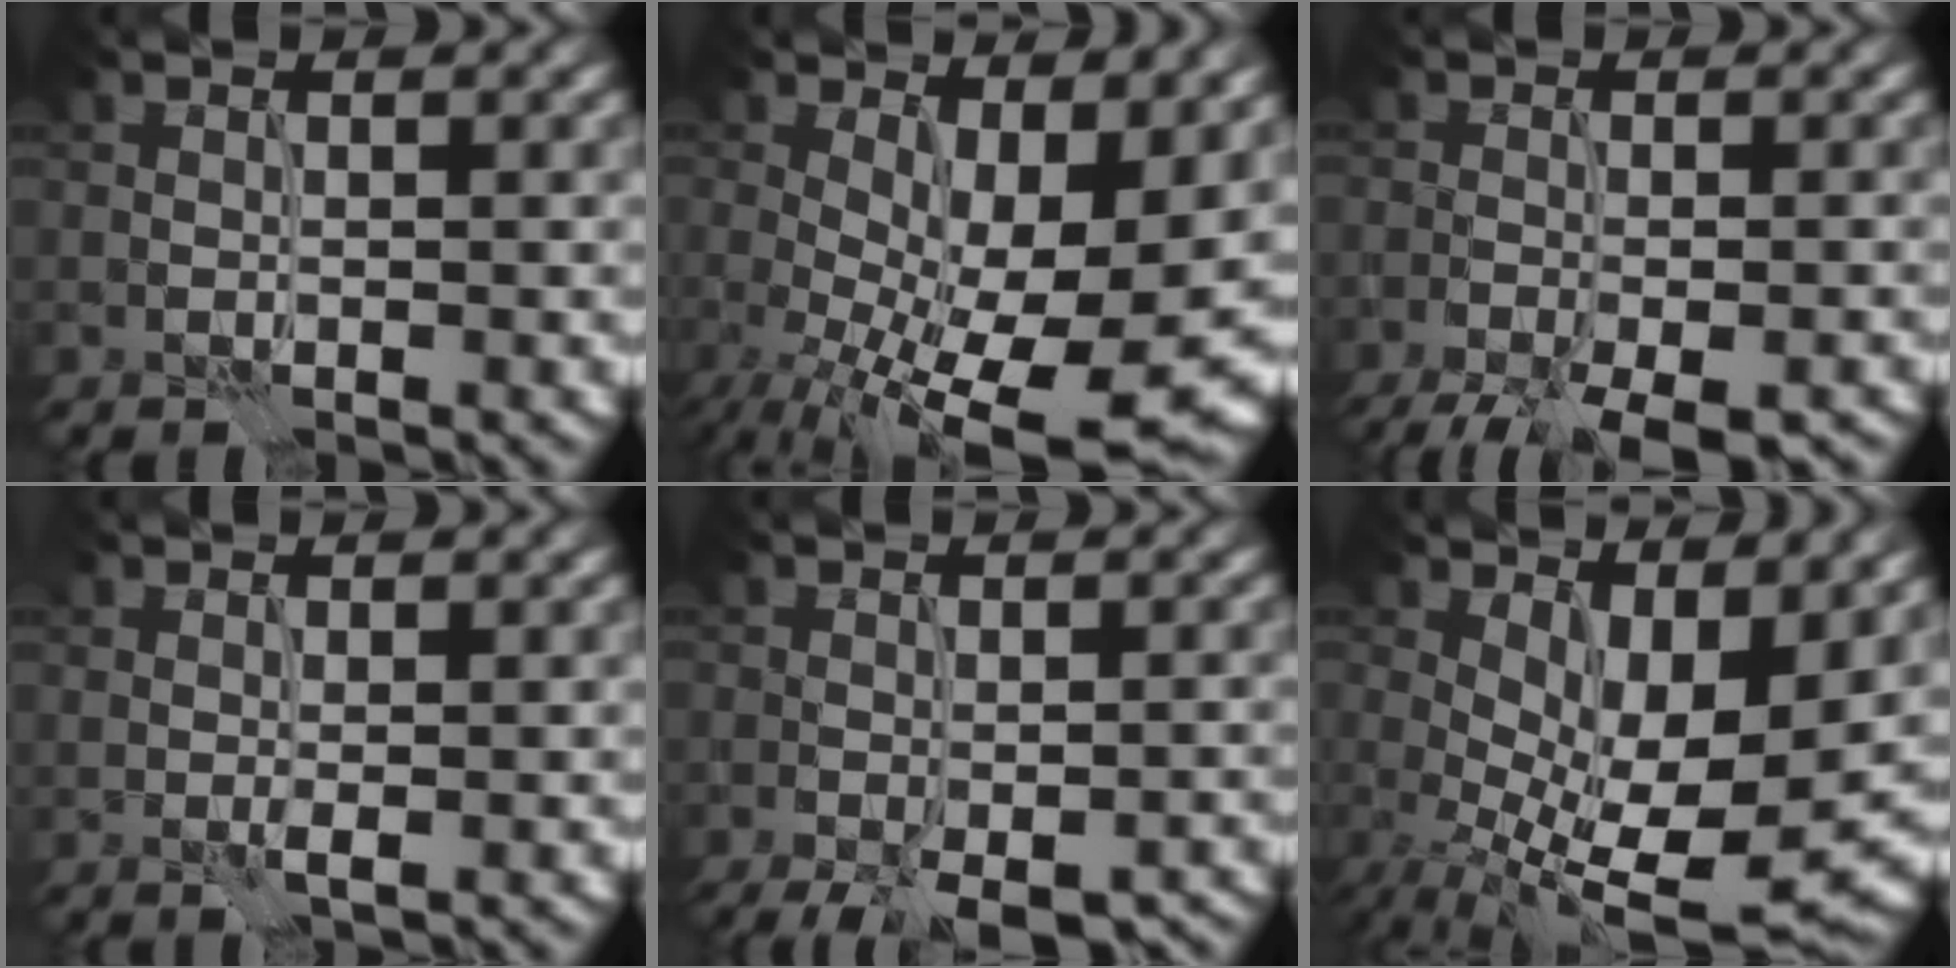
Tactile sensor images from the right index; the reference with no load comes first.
{"total": 13.3, "force": [-1.5, 5.5, 12.0], "torque": [-0.176, -0.021, -0.005]}
{"total": 8.1, "force": [-5.8, 2.8, 4.9], "torque": [-0.076, -0.035, -0.075]}
{"total": 0.7, "force": [0.0, 0.0, 0.7], "torque": [-0.013, -0.002, 0.002]}
{"total": 6.7, "force": [-4.1, 2.4, 4.7], "torque": [-0.069, -0.020, -0.055]}
{"total": 11.3, "force": [0.1, 4.9, 10.2], "torque": [-0.164, -0.018, 0.016]}